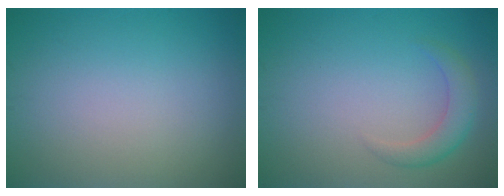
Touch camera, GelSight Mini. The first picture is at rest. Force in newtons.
{"total": 2.4, "press": 2.4, "slide": 0.1}